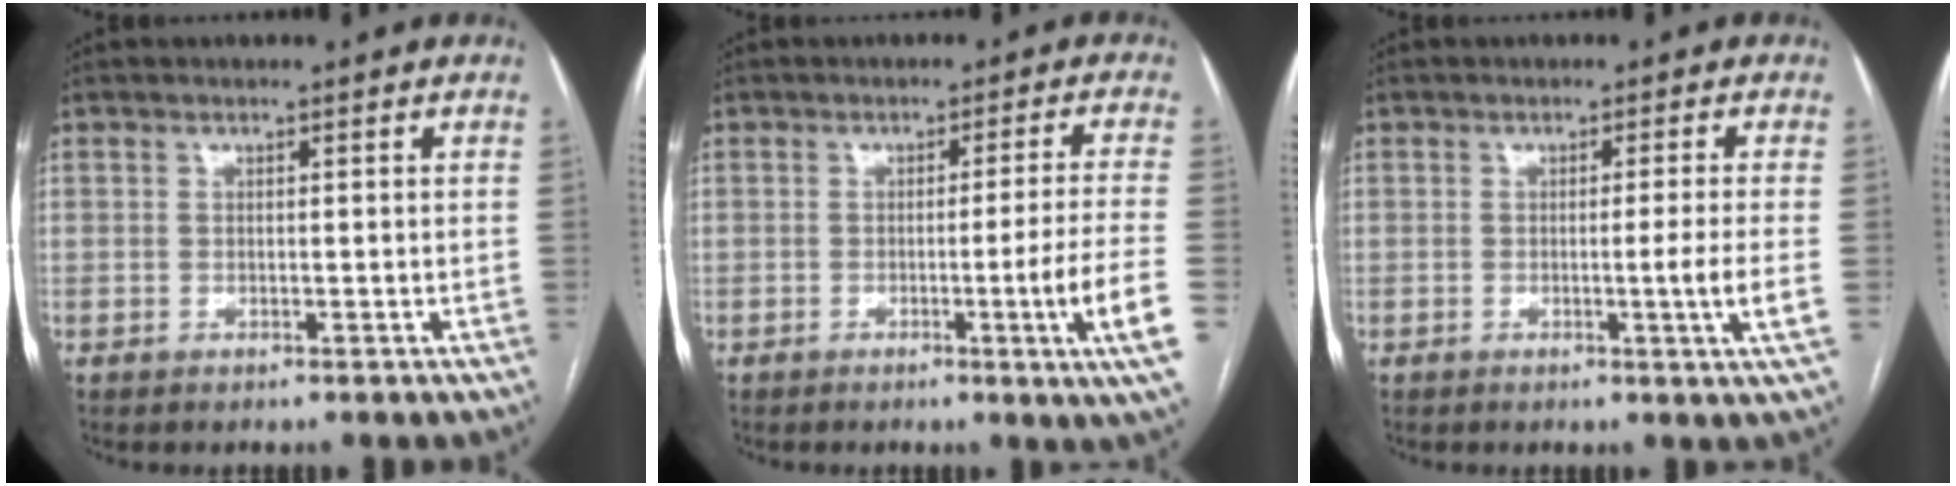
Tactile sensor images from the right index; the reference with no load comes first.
{"total": 8.6, "force": [-2.9, -2.3, 7.8], "torque": [-0.096, -0.021, -0.043]}
{"total": 4.2, "force": [-0.8, -1.5, 3.9], "torque": [-0.058, -0.009, -0.012]}